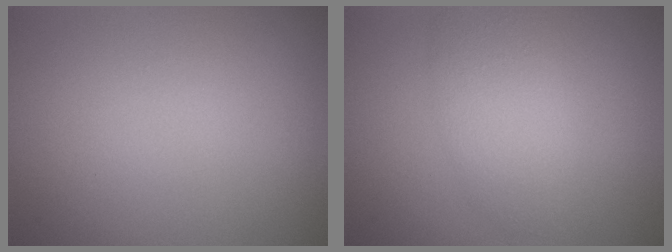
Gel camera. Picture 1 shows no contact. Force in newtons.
{"total": 3.5, "press": 3.5, "slide": 0.1}